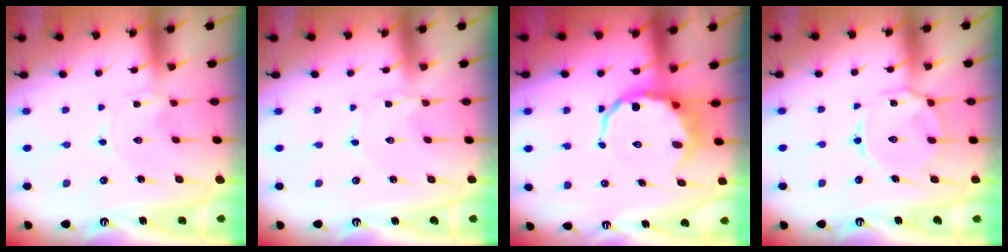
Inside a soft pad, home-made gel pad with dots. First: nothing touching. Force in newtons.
{"total": 1.1, "press": 1.1, "slide": 0.2}
{"total": 7.8, "press": 7.4, "slide": 2.5}
{"total": 10.5, "press": 10.4, "slide": 0.9}